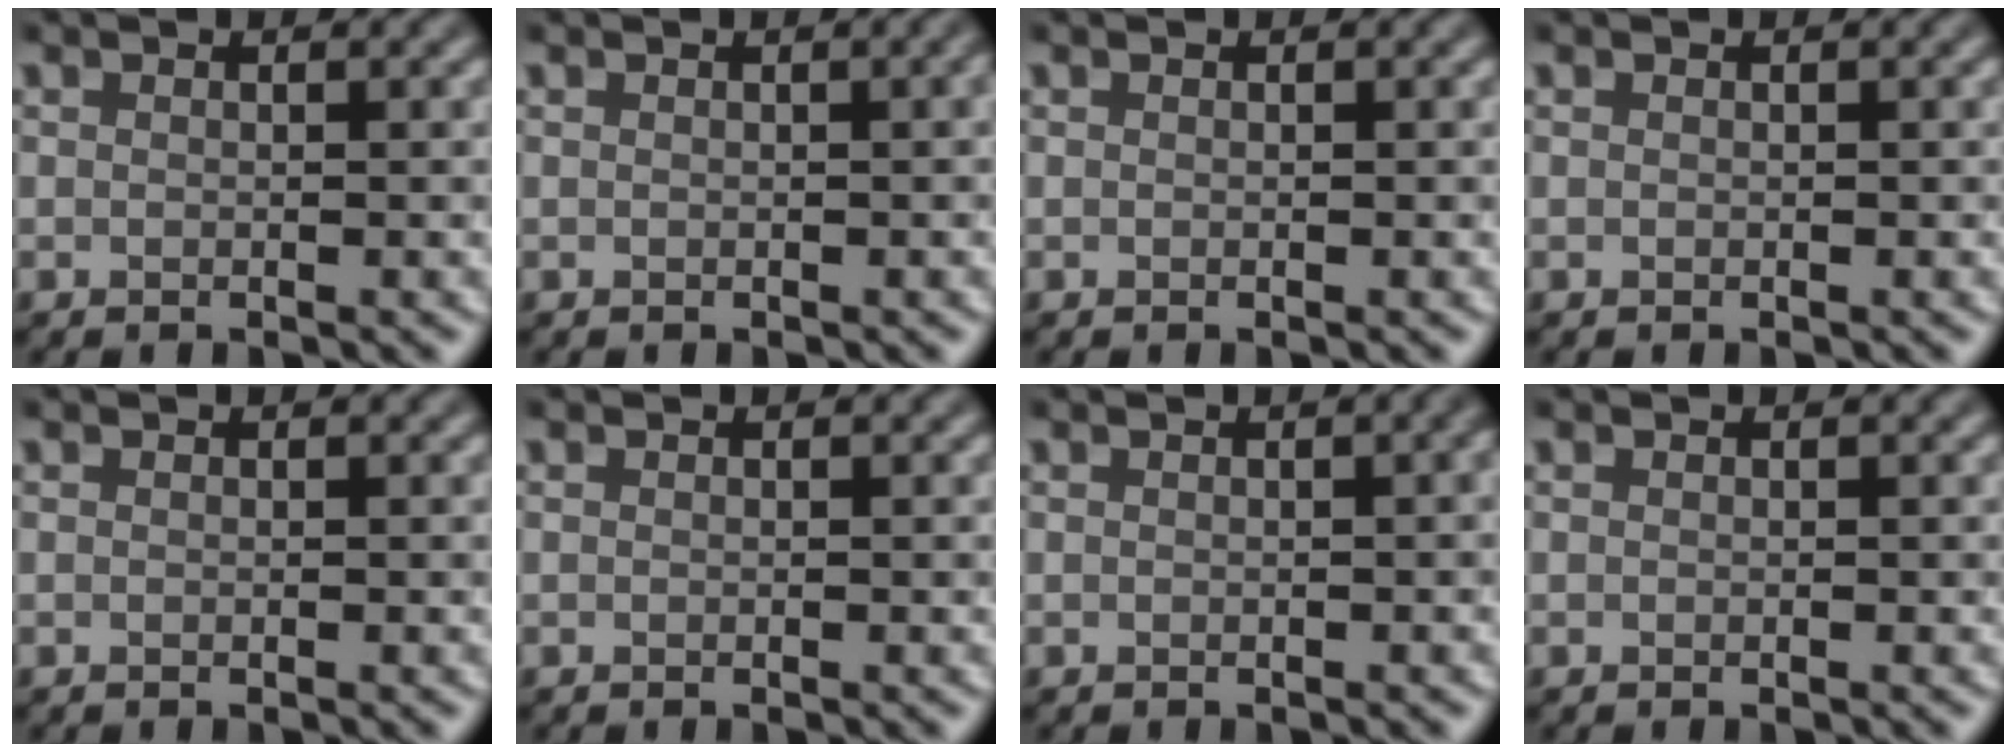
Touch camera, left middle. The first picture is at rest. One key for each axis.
{"total": 1.3, "fx": 0.2, "fy": 0.4, "fz": 1.2, "tx": -0.008, "ty": 0.009, "tz": 0.002}
{"total": 0.0}
{"total": 0.0}
{"total": 0.0}
{"total": 0.0}
{"total": 1.7, "fx": 0.2, "fy": 0.6, "fz": 1.6, "tx": -0.010, "ty": 0.007, "tz": 0.004}
{"total": 0.0}